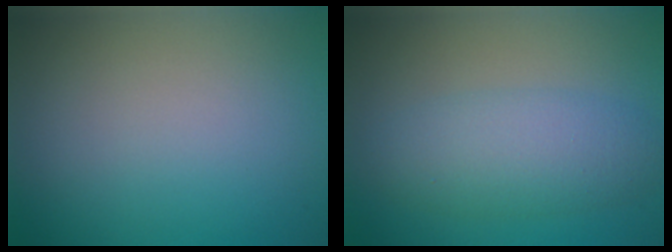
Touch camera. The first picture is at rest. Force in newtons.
{"total": 4.8, "press": 4.8, "slide": 0.1}